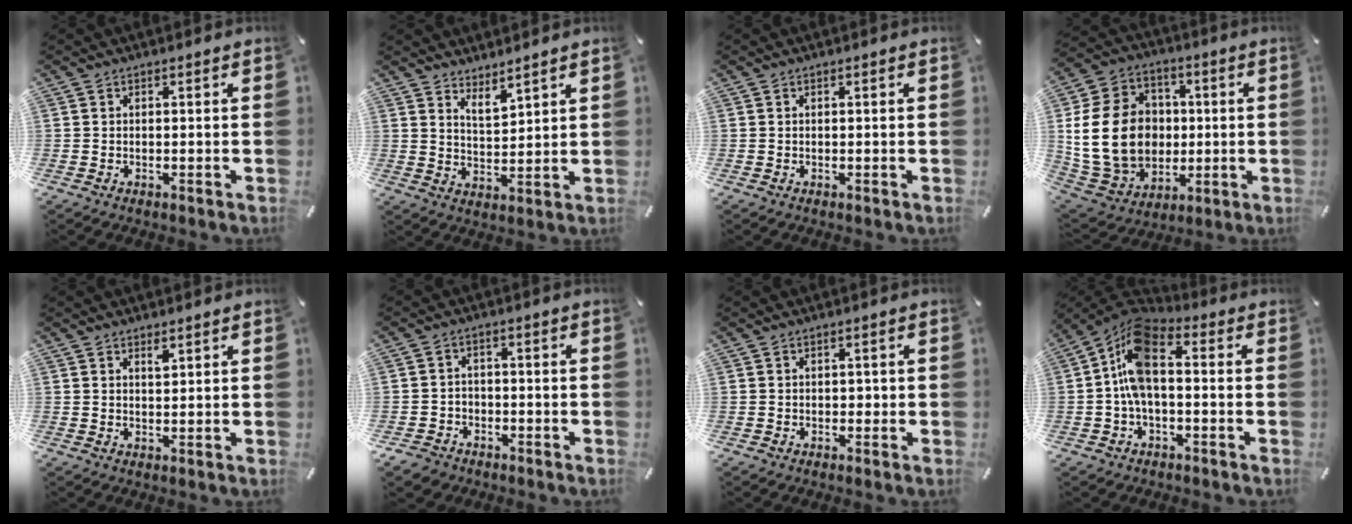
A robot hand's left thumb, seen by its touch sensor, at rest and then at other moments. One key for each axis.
{"total": 4.4, "fx": 4.4, "fy": 0.6, "fz": 0.2, "tx": -0.008, "ty": -0.030, "tz": 0.082}
{"total": 0.0}
{"total": 20.1, "fx": -0.1, "fy": 16.5, "fz": 11.5, "tx": -0.230, "ty": 0.011, "tz": 0.003}
{"total": 1.8, "fx": 1.4, "fy": 0.5, "fz": 1.0, "tx": -0.014, "ty": -0.004, "tz": 0.023}
{"total": 4.4, "fx": -2.6, "fy": 3.5, "fz": 0.5, "tx": -0.021, "ty": 0.013, "tz": -0.053}
{"total": 0.9, "fx": -0.2, "fy": 0.9, "fz": 0.0, "tx": 0.006, "ty": 0.002, "tz": -0.008}
{"total": 10.8, "fx": -0.3, "fy": 5.5, "fz": 9.2, "tx": -0.203, "ty": 0.000, "tz": -0.007}